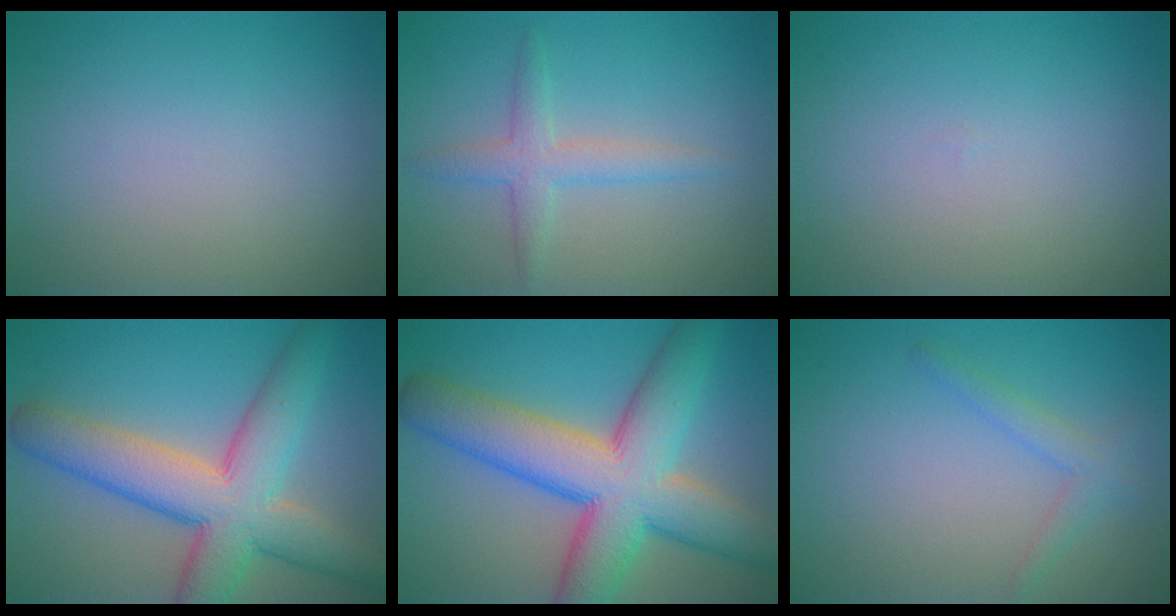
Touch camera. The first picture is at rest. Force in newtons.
{"total": 2.6, "press": 2.6, "slide": 0.1}
{"total": 0.0}
{"total": 9.4, "press": 9.4, "slide": 0.5}
{"total": 11.8, "press": 11.8, "slide": 0.6}
{"total": 1.8, "press": 1.8, "slide": 0.0}